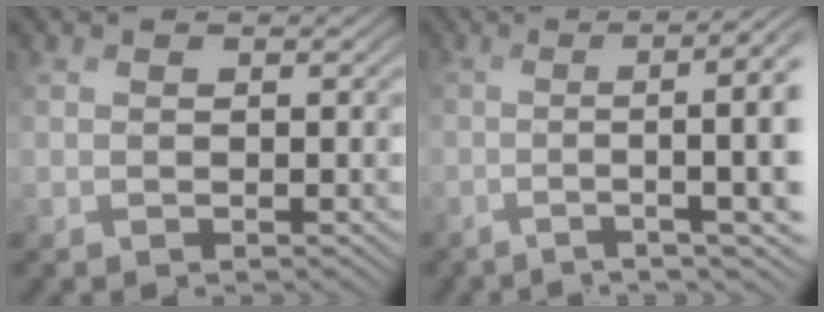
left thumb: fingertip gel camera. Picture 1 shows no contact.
{"total": 10.4, "force": [-0.5, 2.4, 10.1], "torque": [-0.128, -0.003, 0.012]}